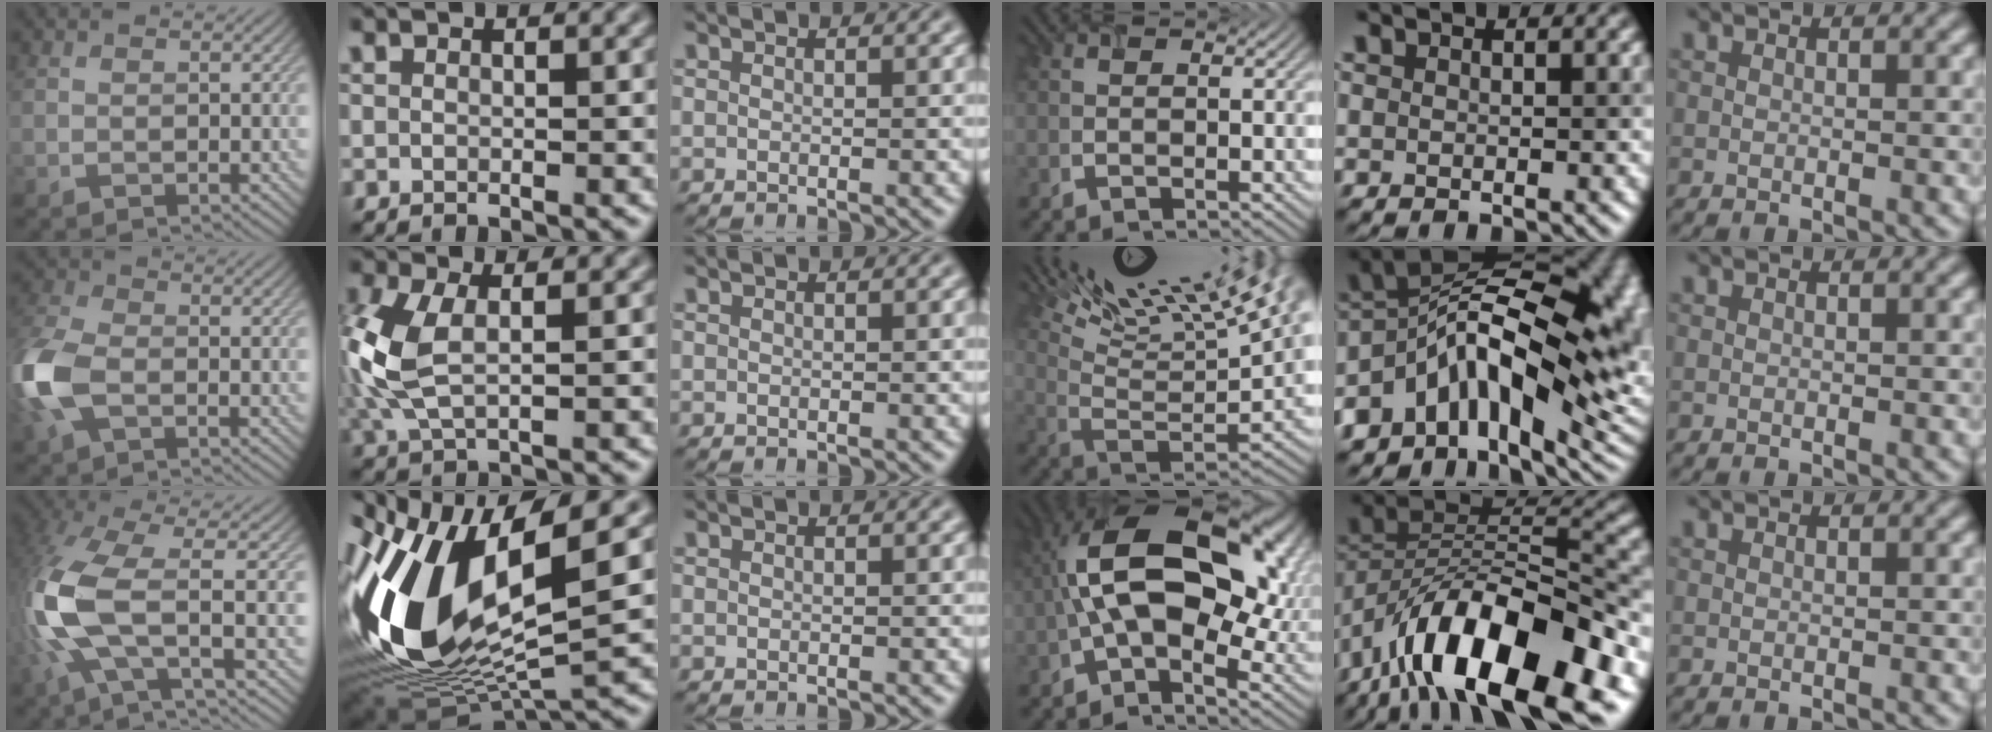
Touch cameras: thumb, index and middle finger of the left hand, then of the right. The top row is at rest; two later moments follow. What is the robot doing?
{"motion": "extract", "object": "airpods case & airpods"}